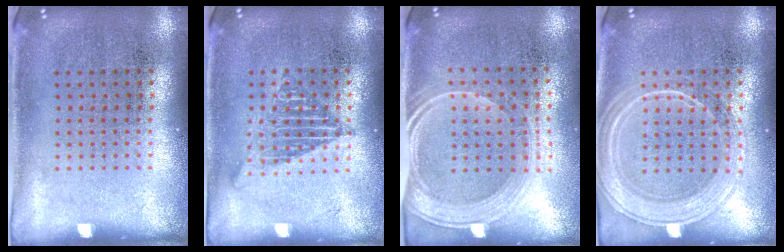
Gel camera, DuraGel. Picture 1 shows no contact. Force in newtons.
{"total": 1.2, "press": 1.2, "slide": 0.1}
{"total": 2.0, "press": 1.7, "slide": 1.1}
{"total": 3.1, "press": 3.1, "slide": 0.5}